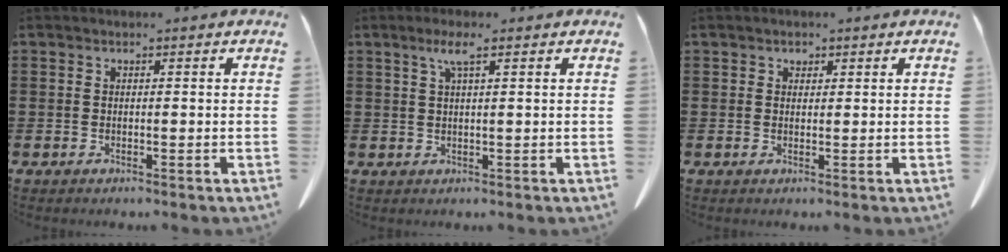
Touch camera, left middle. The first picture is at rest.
{"total": 3.0, "force": [1.5, 0.3, 2.5], "torque": [-0.055, 0.003, 0.026]}
{"total": 1.0, "force": [0.6, 0.7, 0.3], "torque": [-0.001, -0.002, 0.010]}